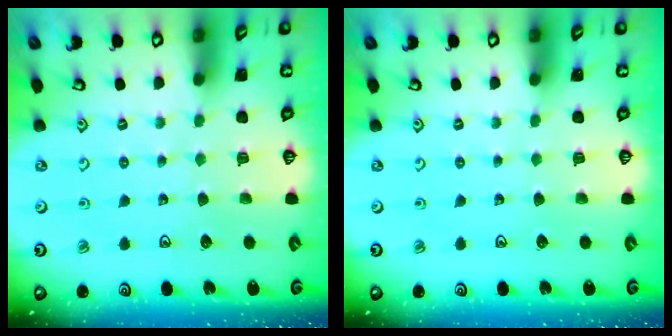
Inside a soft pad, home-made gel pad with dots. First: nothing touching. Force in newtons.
{"total": 0.0}